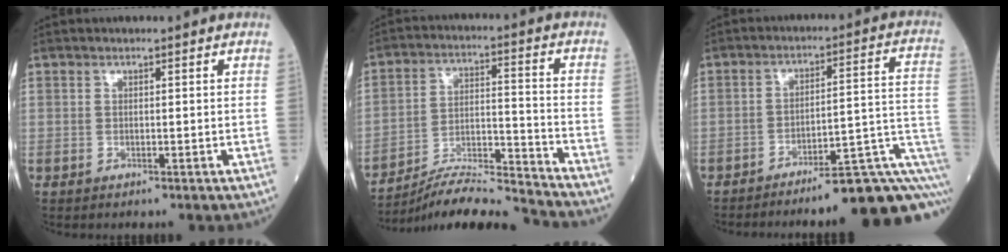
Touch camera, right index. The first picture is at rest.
{"total": 12.9, "force": [-12.5, -1.6, 2.6], "torque": [-0.043, 0.021, -0.225]}
{"total": 15.6, "force": [-11.3, 0.2, 10.7], "torque": [-0.064, 0.039, -0.162]}